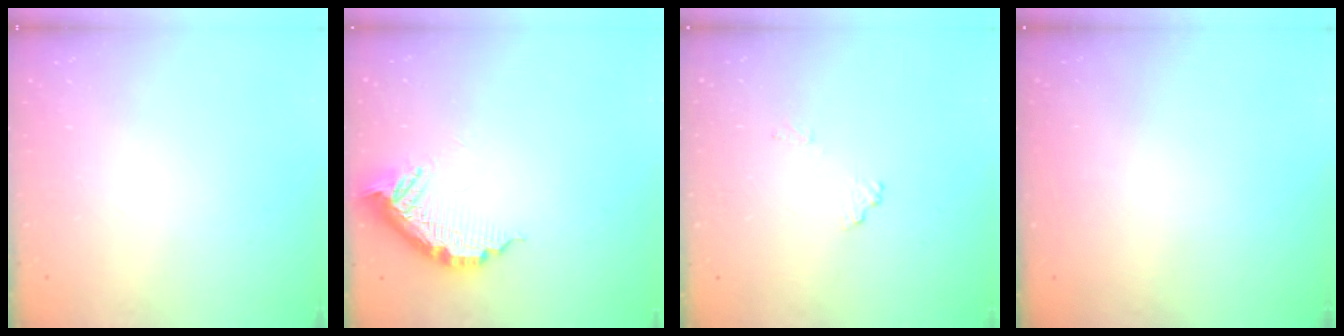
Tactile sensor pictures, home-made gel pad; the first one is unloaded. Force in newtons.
{"total": 11.4, "press": 11.4, "slide": 0.6}
{"total": 6.2, "press": 6.2, "slide": 0.2}
{"total": 3.0, "press": 3.0, "slide": 0.1}